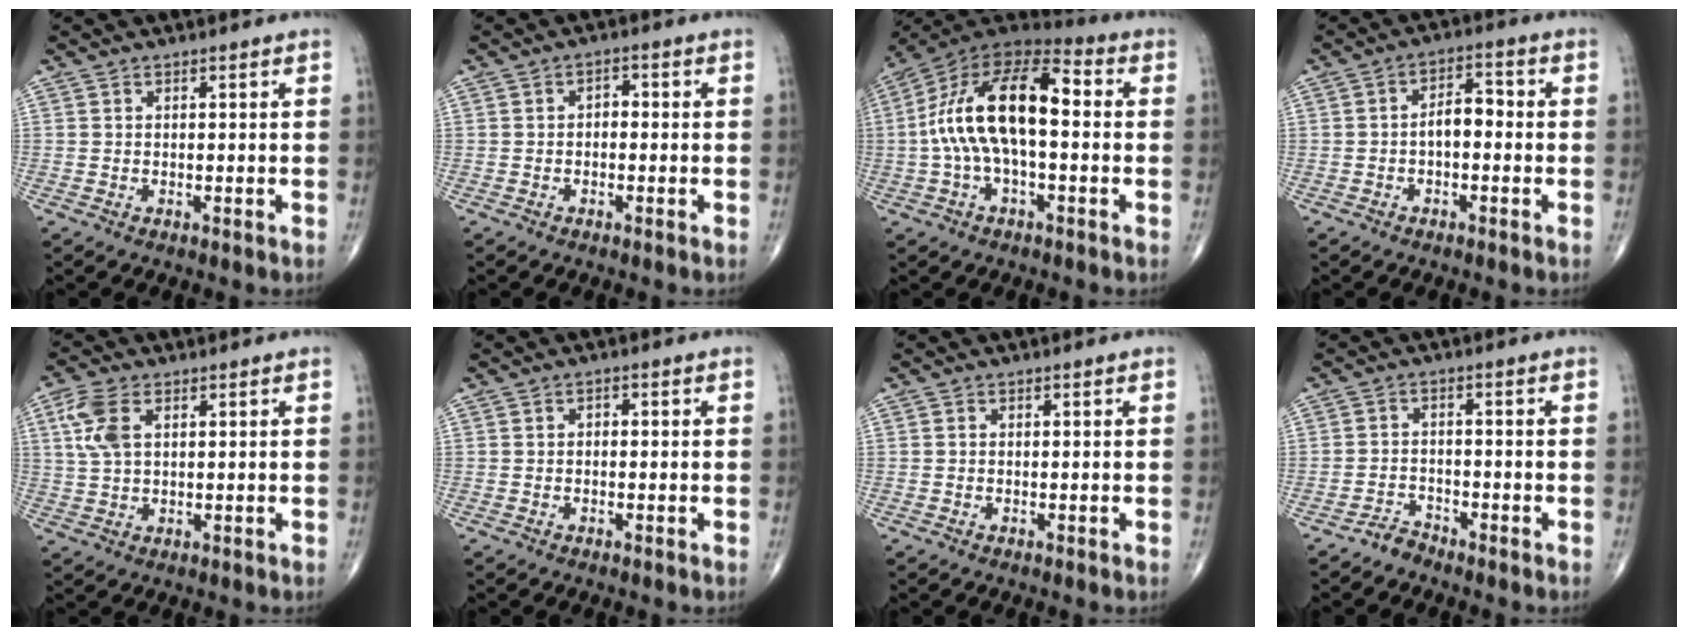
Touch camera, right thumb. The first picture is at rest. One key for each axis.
{"total": 2.1, "fx": -0.2, "fy": 1.4, "fz": 1.5, "tx": -0.014, "ty": 0.010, "tz": -0.010}
{"total": 18.6, "fx": 0.4, "fy": 8.8, "fz": 16.4, "tx": -0.302, "ty": 0.050, "tz": -0.004}
{"total": 4.8, "fx": -0.8, "fy": 2.7, "fz": 3.9, "tx": -0.050, "ty": 0.025, "tz": -0.020}
{"total": 6.7, "fx": 2.2, "fy": 3.7, "fz": 5.2, "tx": -0.125, "ty": 0.007, "tz": 0.047}
{"total": 1.0, "fx": 0.0, "fy": 0.7, "fz": 0.7, "tx": -0.007, "ty": 0.006, "tz": -0.004}
{"total": 0.0}
{"total": 2.3, "fx": -2.2, "fy": 0.7, "fz": -0.3, "tx": 0.014, "ty": 0.006, "tz": -0.043}